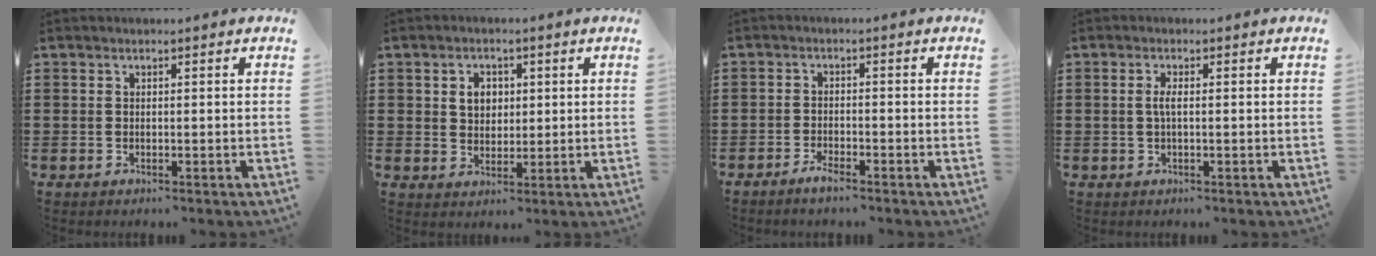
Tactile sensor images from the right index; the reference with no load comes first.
{"total": 3.6, "force": [0.8, 2.9, 1.9], "torque": [-0.049, 0.011, 0.011]}
{"total": 2.1, "force": [-1.9, 0.1, 0.8], "torque": [-0.018, -0.001, -0.035]}
{"total": 1.9, "force": [-0.2, 0.3, 1.9], "torque": [-0.044, -0.004, -0.007]}